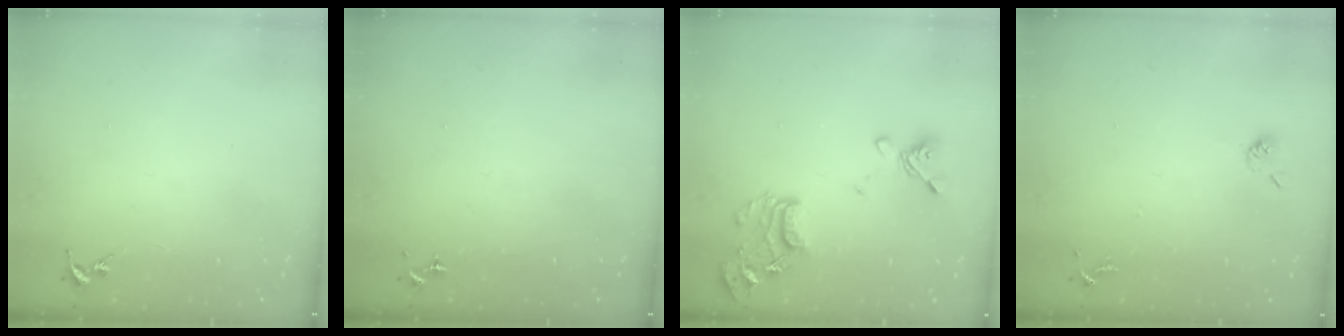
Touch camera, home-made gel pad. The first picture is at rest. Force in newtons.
{"total": 0.0}
{"total": 16.4, "press": 16.4, "slide": 1.4}
{"total": 5.5, "press": 5.4, "slide": 0.9}